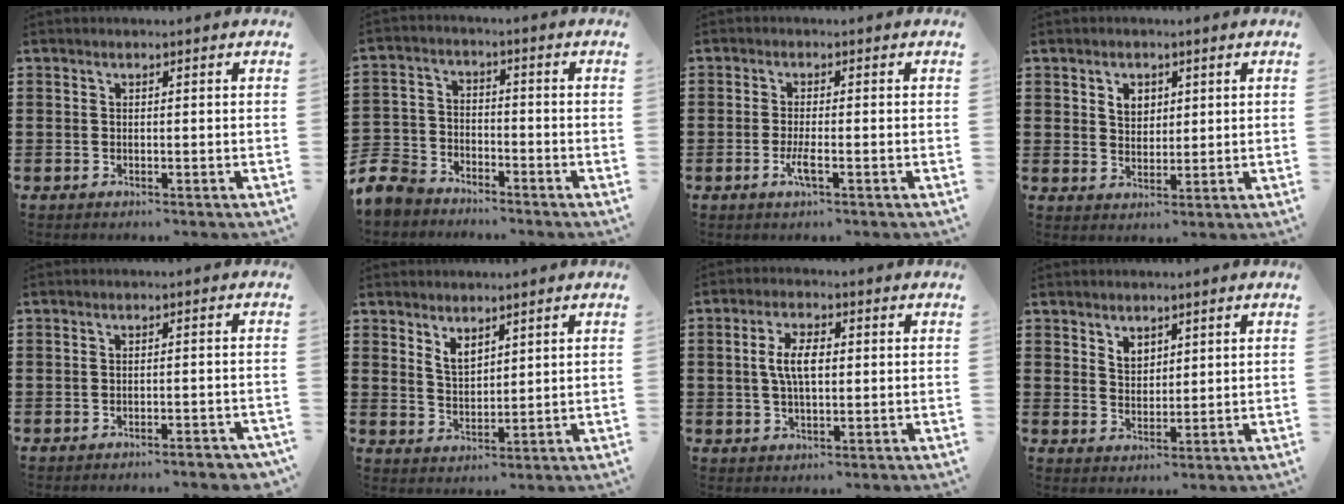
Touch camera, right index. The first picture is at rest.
{"total": 6.5, "force": [-6.1, 2.1, 0.9], "torque": [-0.044, 0.006, -0.128]}
{"total": 2.9, "force": [-1.2, 0.4, 2.6], "torque": [-0.058, -0.008, -0.025]}
{"total": 3.2, "force": [1.4, 2.4, 1.5], "torque": [-0.039, 0.010, 0.025]}
{"total": 2.1, "force": [-1.9, 0.0, 0.8], "torque": [-0.015, 0.000, -0.037]}
{"total": 3.4, "force": [2.5, 1.8, 1.4], "torque": [-0.035, 0.006, 0.047]}
{"total": 5.5, "force": [0.4, 2.4, 5.0], "torque": [-0.099, 0.010, 0.005]}
{"total": 2.9, "force": [2.0, 1.9, 0.8], "torque": [-0.023, 0.006, 0.038]}